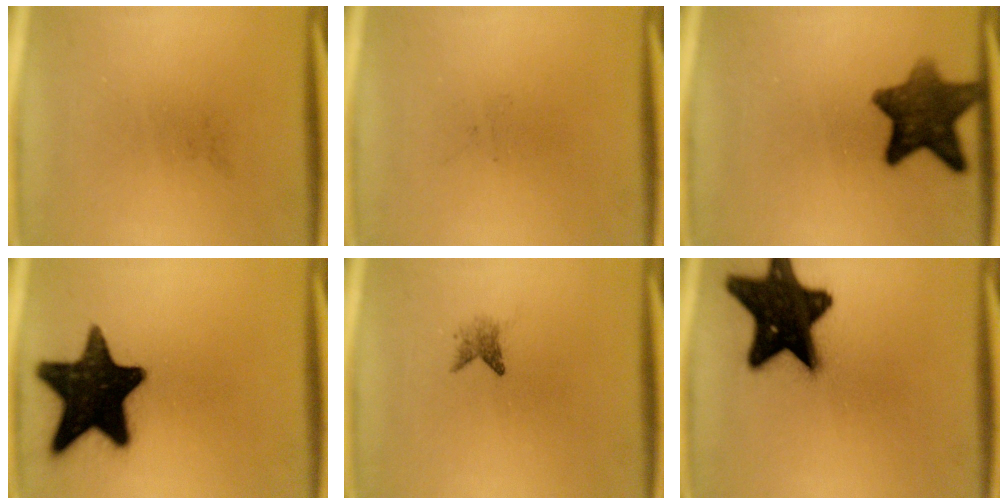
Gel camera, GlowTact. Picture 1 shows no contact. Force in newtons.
{"total": 0.0}
{"total": 10.0}
{"total": 19.2}
{"total": 1.6}
{"total": 19.8}